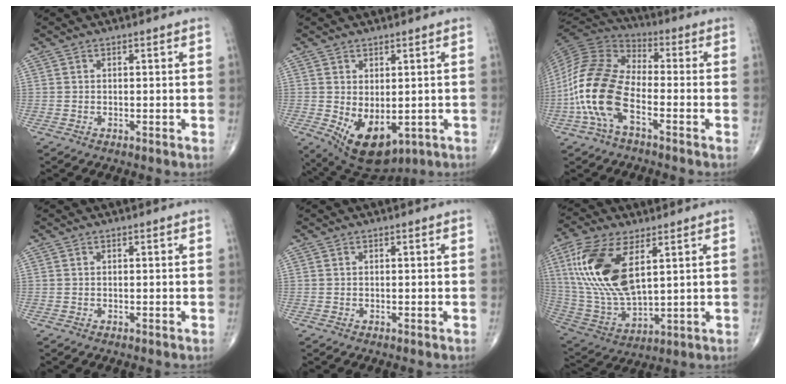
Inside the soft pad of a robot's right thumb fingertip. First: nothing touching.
{"total": 9.9, "force": [-2.0, 5.8, 7.7], "torque": [-0.108, -0.004, -0.004]}
{"total": 16.0, "force": [-5.1, 7.8, 13.0], "torque": [-0.278, 0.036, -0.105]}
{"total": 0.0}
{"total": 0.0}
{"total": 19.1, "force": [6.3, 8.9, 15.7], "torque": [-0.331, -0.023, 0.129]}